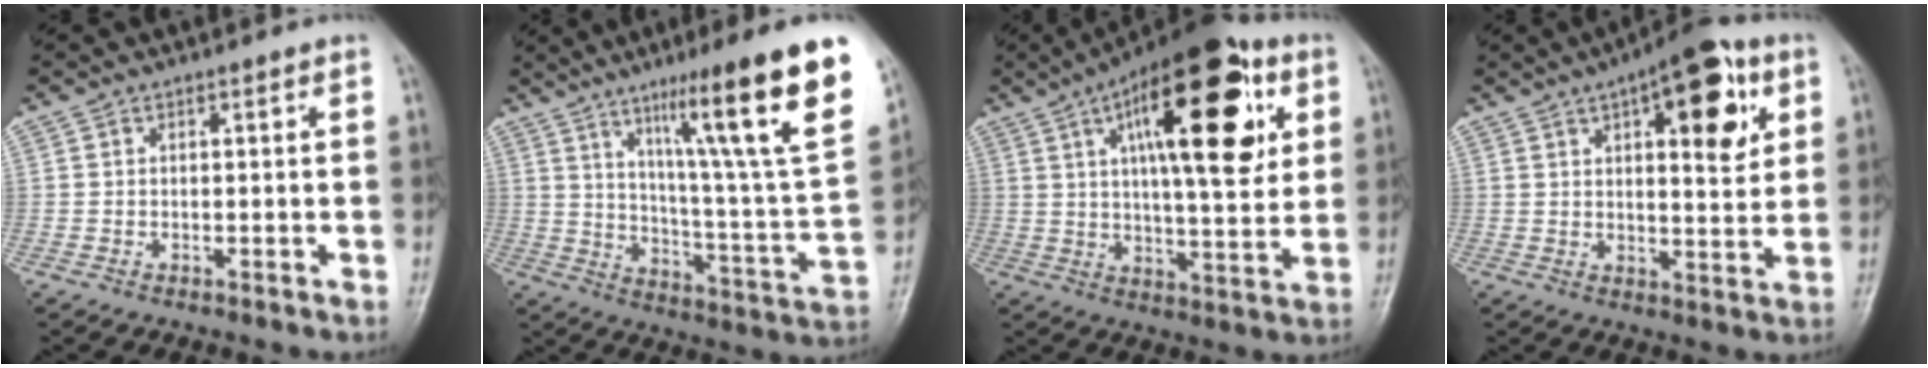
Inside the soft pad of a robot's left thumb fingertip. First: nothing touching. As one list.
[{"total": 24.4, "force": [13.8, 1.8, 20.0], "torque": [-0.275, -0.052, 0.212]}, {"total": 24.1, "force": [8.4, 9.1, 20.7], "torque": [-0.286, -0.008, 0.119]}, {"total": 14.9, "force": [5.9, 5.9, 12.3], "torque": [-0.131, -0.011, 0.075]}]